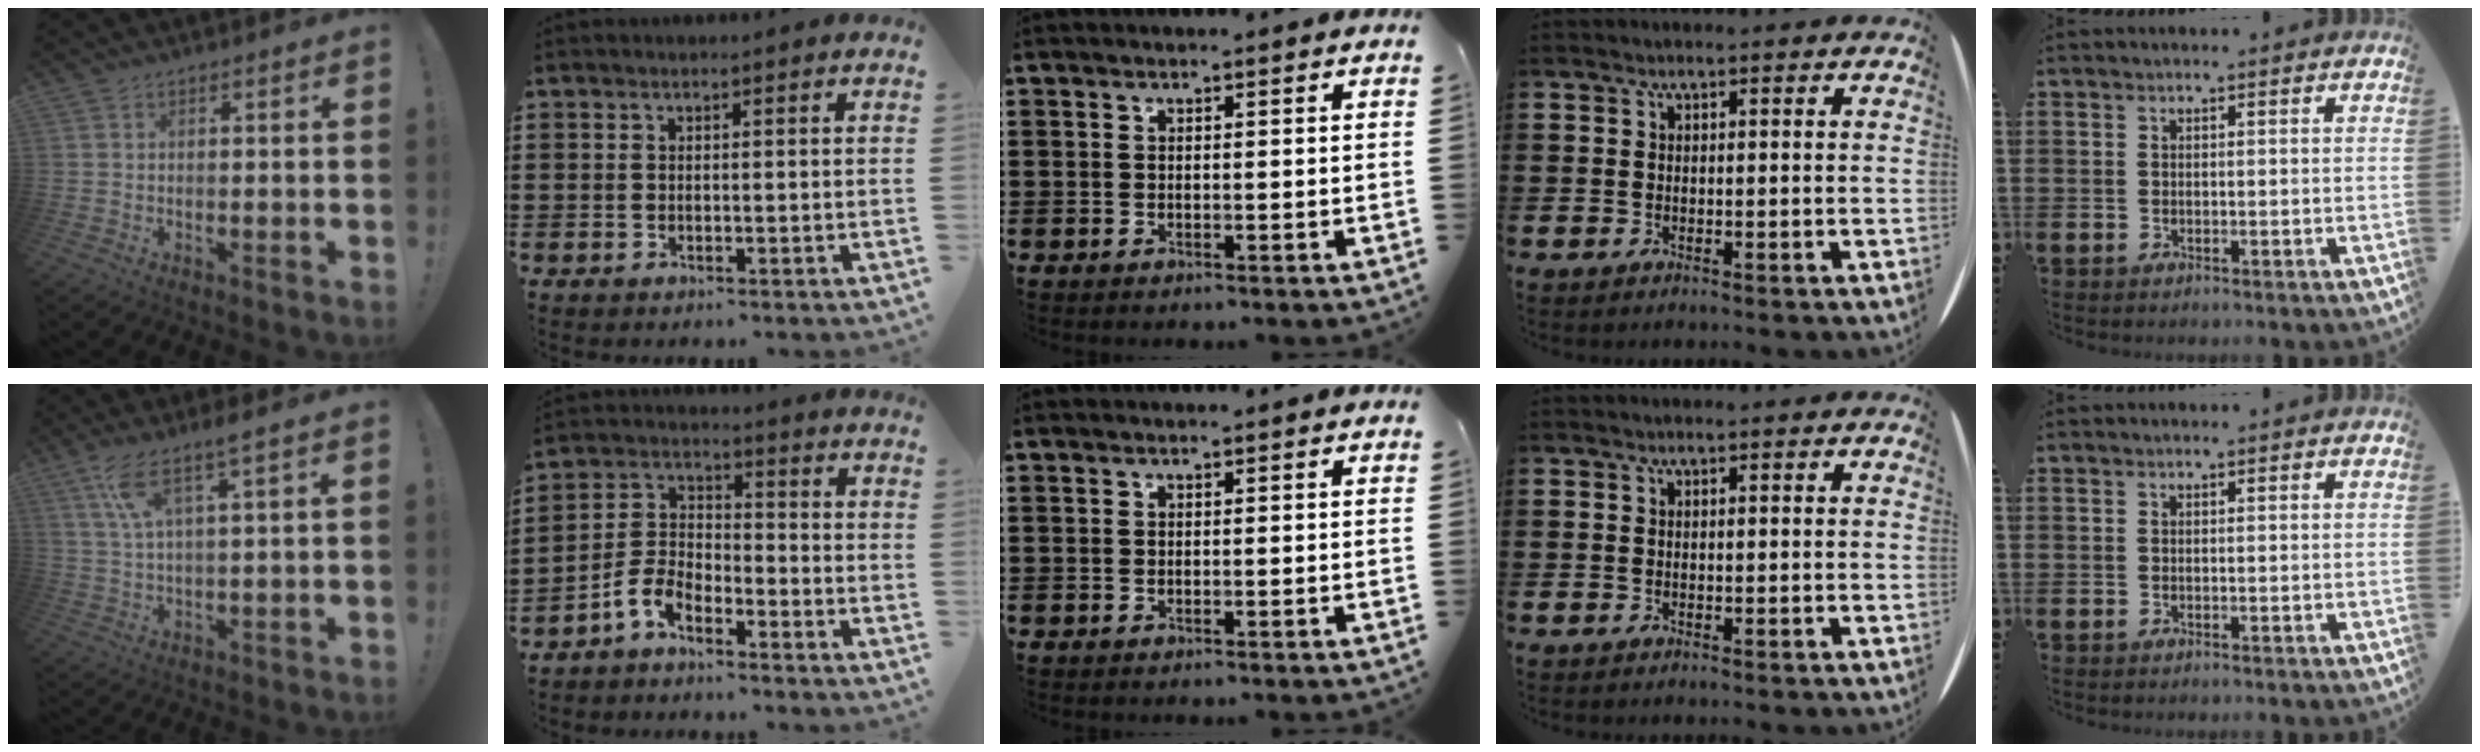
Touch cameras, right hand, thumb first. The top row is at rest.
{"thumb": {"total": 7.3, "force": [4.2, 0.2, 6.0], "torque": [-0.121, -0.012, 0.072]}, "index": {"total": 5.3, "force": [-4.1, 2.4, 2.3], "torque": [-0.074, 0.003, -0.089]}}